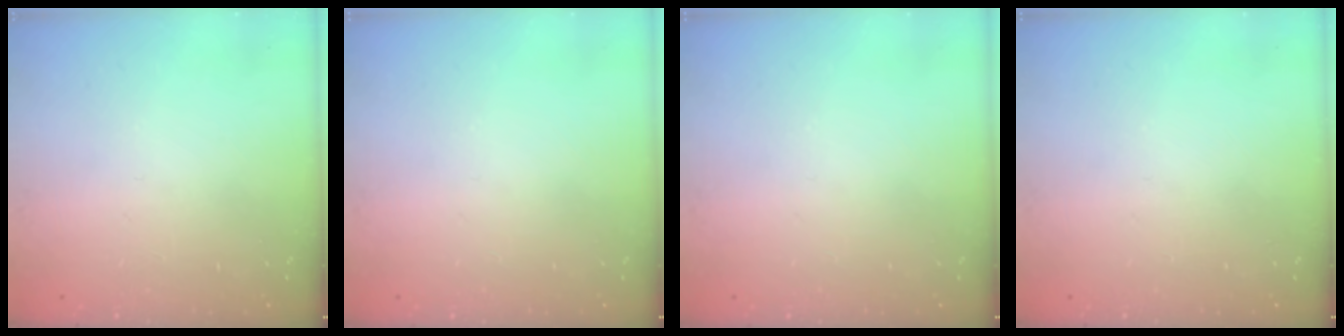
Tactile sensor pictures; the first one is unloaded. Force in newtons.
{"total": 0.0}
{"total": 0.0}
{"total": 0.0}